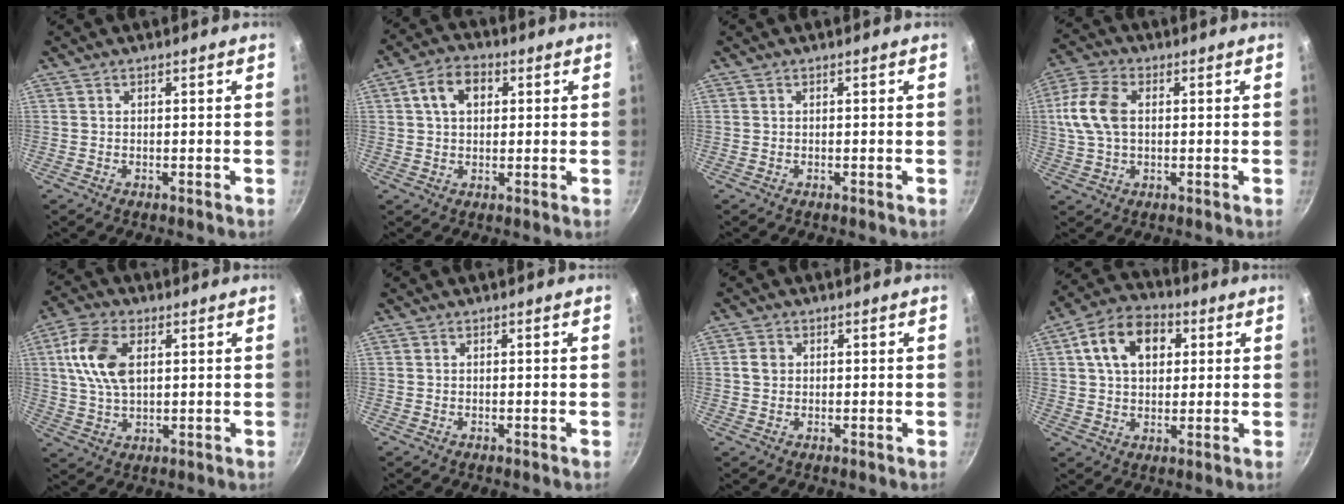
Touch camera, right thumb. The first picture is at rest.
{"total": 6.6, "force": [1.8, 4.7, 4.4], "torque": [-0.057, 0.010, 0.023]}
{"total": 0.0}
{"total": 10.2, "force": [1.3, 6.3, 7.8], "torque": [-0.161, 0.018, 0.016]}
{"total": 10.8, "force": [2.5, 6.3, 8.4], "torque": [-0.155, 0.005, 0.045]}
{"total": 0.0}
{"total": 2.5, "force": [0.4, 2.1, 1.2], "torque": [-0.012, 0.006, 0.005]}
{"total": 12.5, "force": [3.7, 8.6, 8.3], "torque": [-0.119, 0.011, 0.048]}